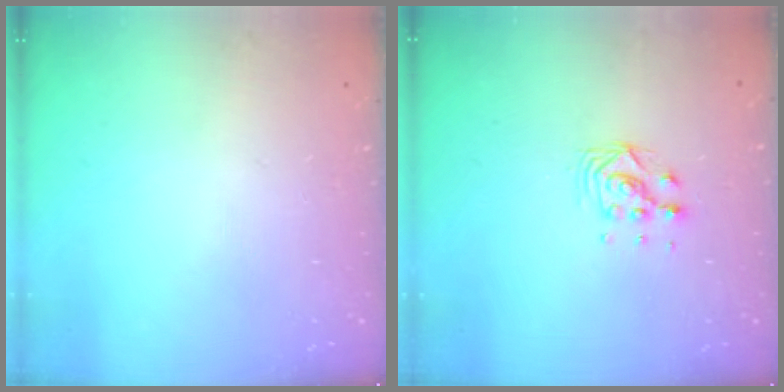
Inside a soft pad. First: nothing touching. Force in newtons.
{"total": 6.8, "press": 6.8, "slide": 0.4}